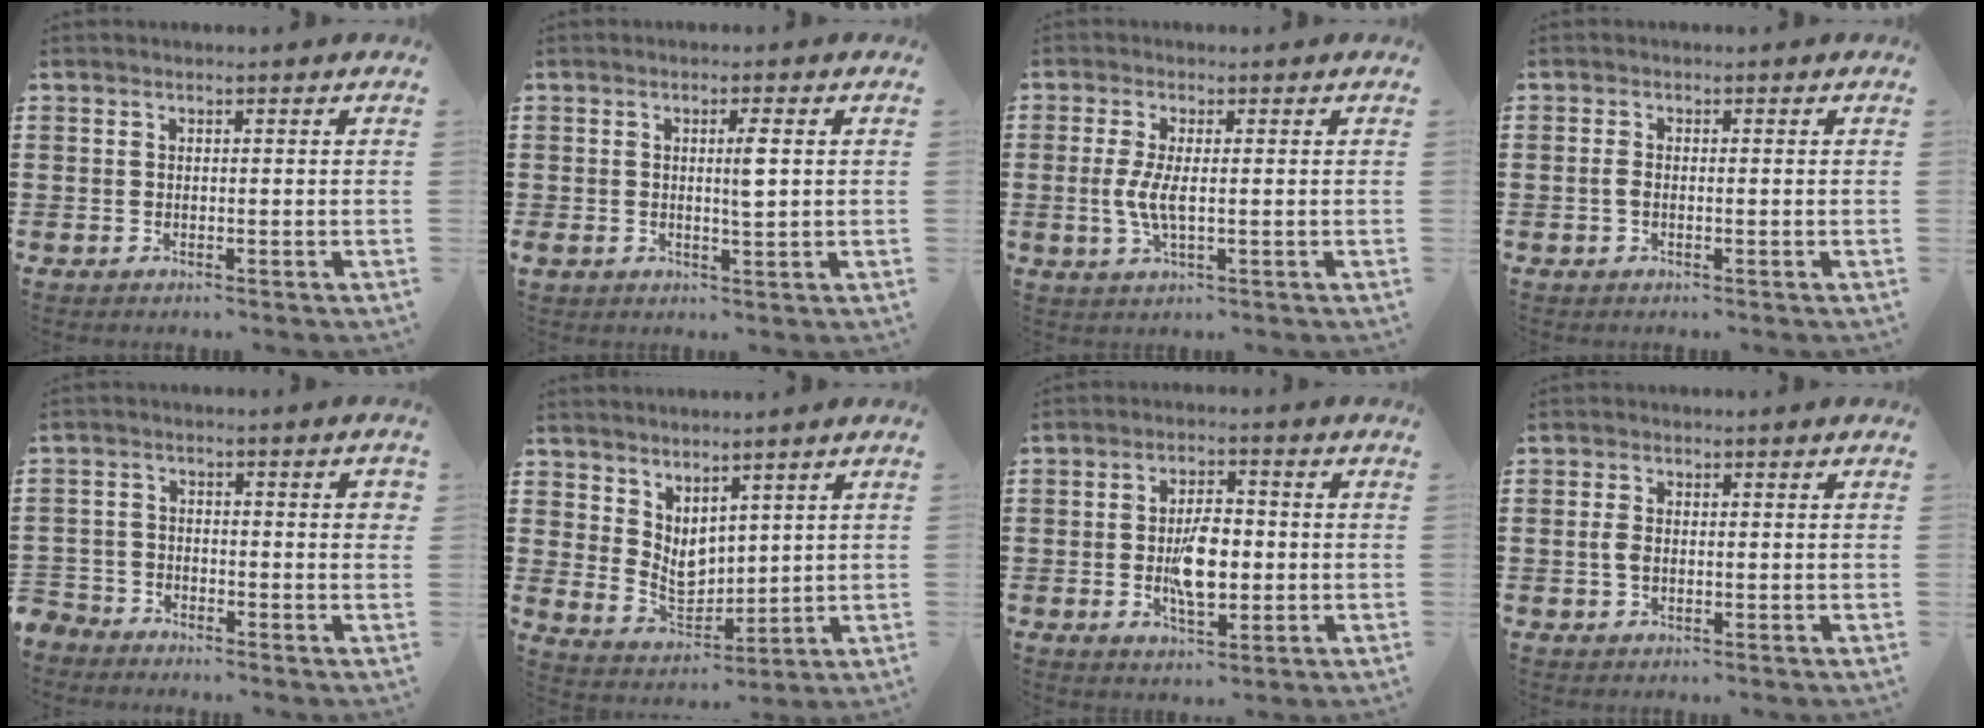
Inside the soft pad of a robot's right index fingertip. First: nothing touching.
{"total": 3.0, "force": [0.5, 0.6, 2.9], "torque": [-0.056, 0.003, 0.007]}
{"total": 4.3, "force": [-0.2, 1.0, 4.2], "torque": [-0.097, -0.009, -0.011]}
{"total": 1.1, "force": [-0.3, 0.5, 0.9], "torque": [-0.024, 0.000, -0.009]}
{"total": 3.4, "force": [-3.2, 1.1, 0.5], "torque": [-0.018, 0.002, -0.070]}
{"total": 4.9, "force": [3.5, 3.1, 1.5], "torque": [-0.047, -0.014, 0.069]}
{"total": 7.1, "force": [-0.8, 3.2, 6.3], "torque": [-0.123, -0.002, -0.021]}
{"total": 2.0, "force": [-0.1, 1.3, 1.5], "torque": [-0.037, 0.004, -0.006]}